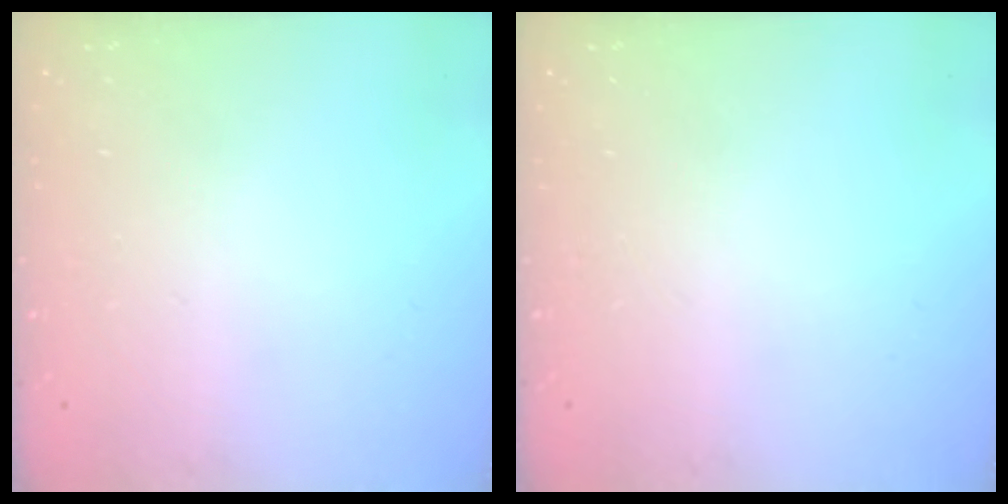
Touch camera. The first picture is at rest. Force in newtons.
{"total": 0.0}